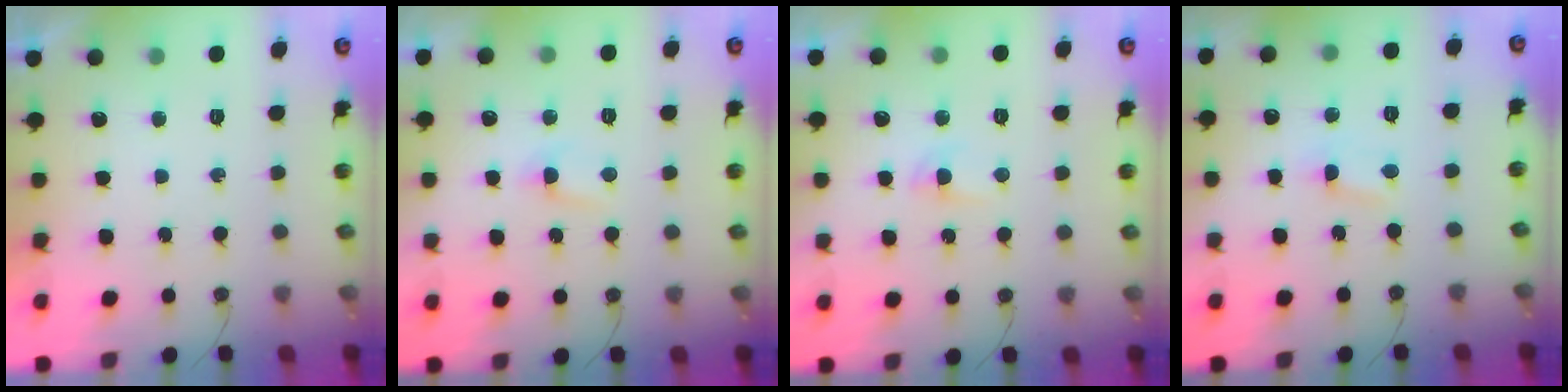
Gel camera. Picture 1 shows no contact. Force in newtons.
{"total": 2.6, "press": 2.5, "slide": 0.3}
{"total": 2.2, "press": 2.2, "slide": 0.4}
{"total": 0.6, "press": 0.6, "slide": 0.1}